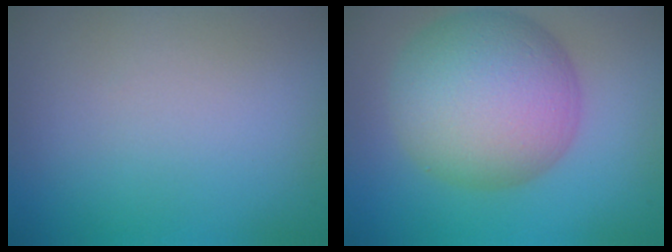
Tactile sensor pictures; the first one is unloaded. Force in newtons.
{"total": 11.0, "press": 11.0, "slide": 0.3}